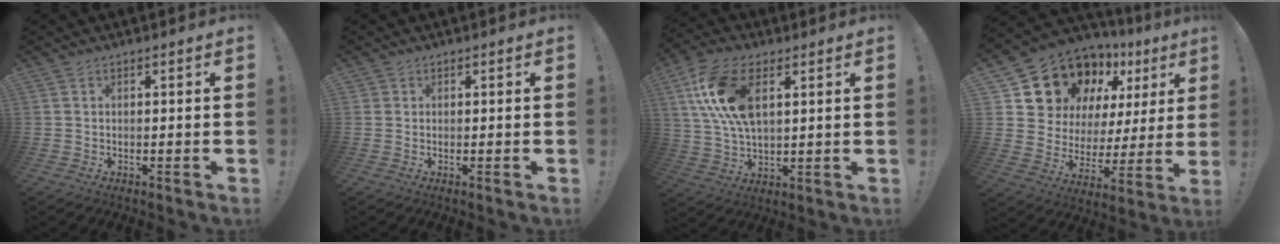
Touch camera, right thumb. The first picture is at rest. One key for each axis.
{"total": 0.7, "fx": 0.4, "fy": 0.6, "fz": 0.1, "tx": -0.007, "ty": 0.002, "tz": 0.009}
{"total": 15.2, "fx": 5.2, "fy": 8.3, "fz": 11.6, "tx": -0.242, "ty": -0.008, "tz": 0.097}
{"total": 16.3, "fx": 11.6, "fy": 9.7, "fz": 6.2, "tx": -0.099, "ty": -0.088, "tz": 0.229}